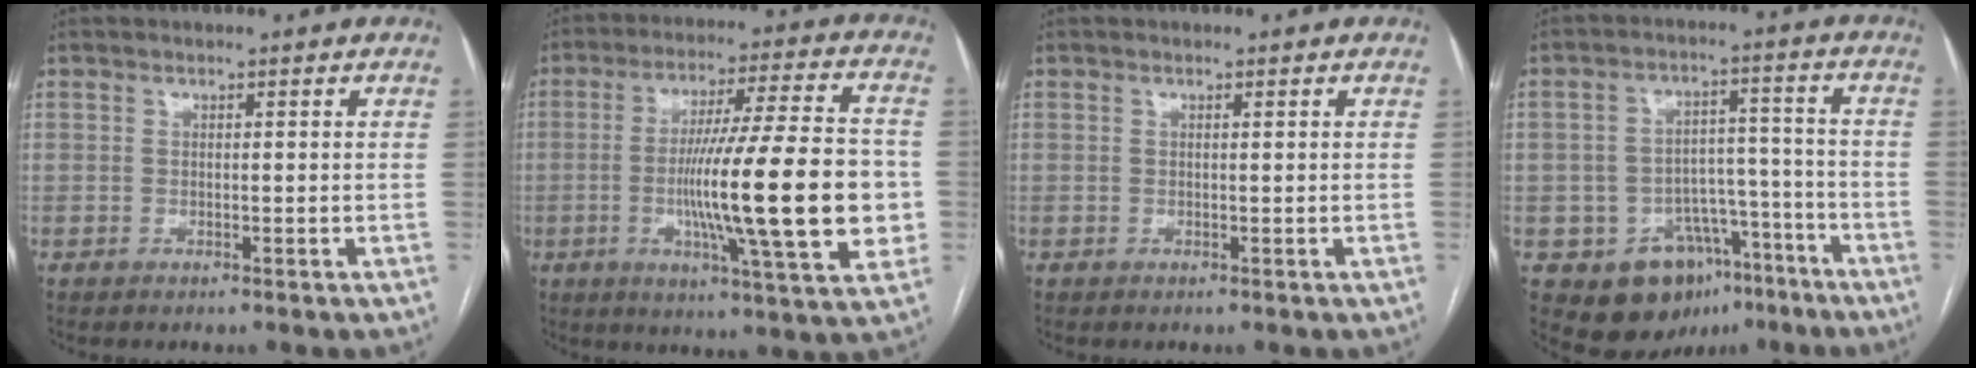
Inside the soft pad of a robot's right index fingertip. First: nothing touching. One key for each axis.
{"total": 20.9, "fx": -3.0, "fy": 1.6, "fz": 20.6, "tx": -0.301, "ty": 0.005, "tz": -0.046}
{"total": 0.0}
{"total": 12.5, "fx": -7.0, "fy": 9.1, "fz": 4.8, "tx": -0.050, "ty": 0.047, "tz": -0.091}